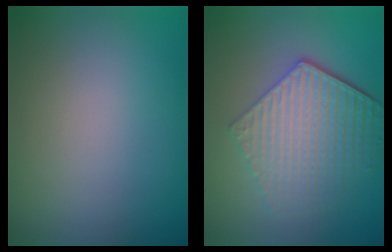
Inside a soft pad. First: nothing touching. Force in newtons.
{"total": 6.2, "press": 4.5, "slide": 4.2}